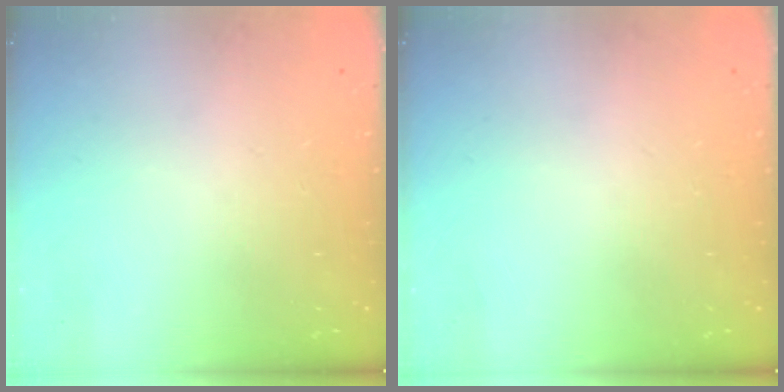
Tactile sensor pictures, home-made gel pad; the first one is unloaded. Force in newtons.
{"total": 0.0}